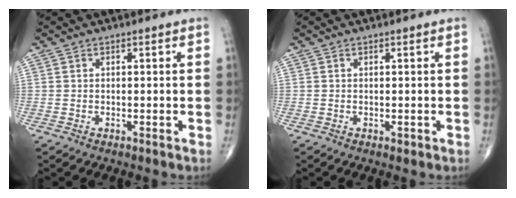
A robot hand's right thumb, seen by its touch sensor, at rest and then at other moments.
{"total": 0.7, "force": [-0.3, 0.4, 0.5], "torque": [-0.007, -0.001, -0.004]}